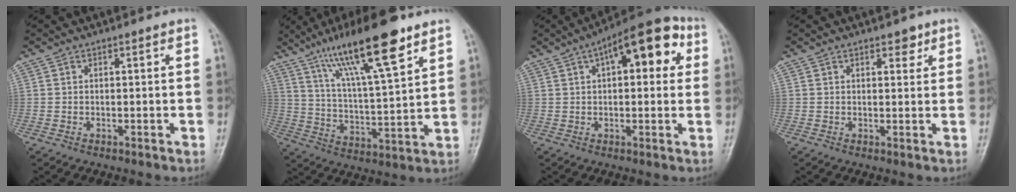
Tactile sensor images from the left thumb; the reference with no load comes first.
{"total": 18.4, "force": [11.4, 3.3, 14.0], "torque": [-0.229, -0.043, 0.203]}
{"total": 14.9, "force": [5.2, 6.6, 12.3], "torque": [-0.137, 0.025, 0.064]}
{"total": 2.4, "force": [1.5, 1.3, 1.4], "torque": [-0.004, -0.007, 0.021]}